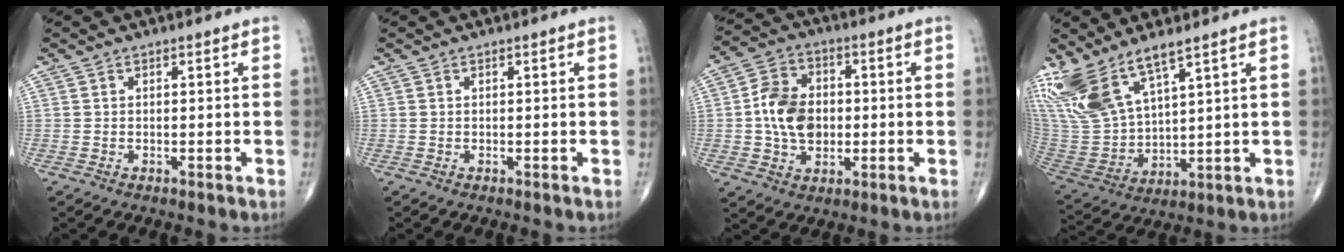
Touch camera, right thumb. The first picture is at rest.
{"total": 0.0}
{"total": 11.2, "force": [-0.1, 8.1, 7.7], "torque": [-0.118, 0.014, -0.006]}
{"total": 15.1, "force": [10.2, 5.1, 9.9], "torque": [-0.209, -0.044, 0.222]}